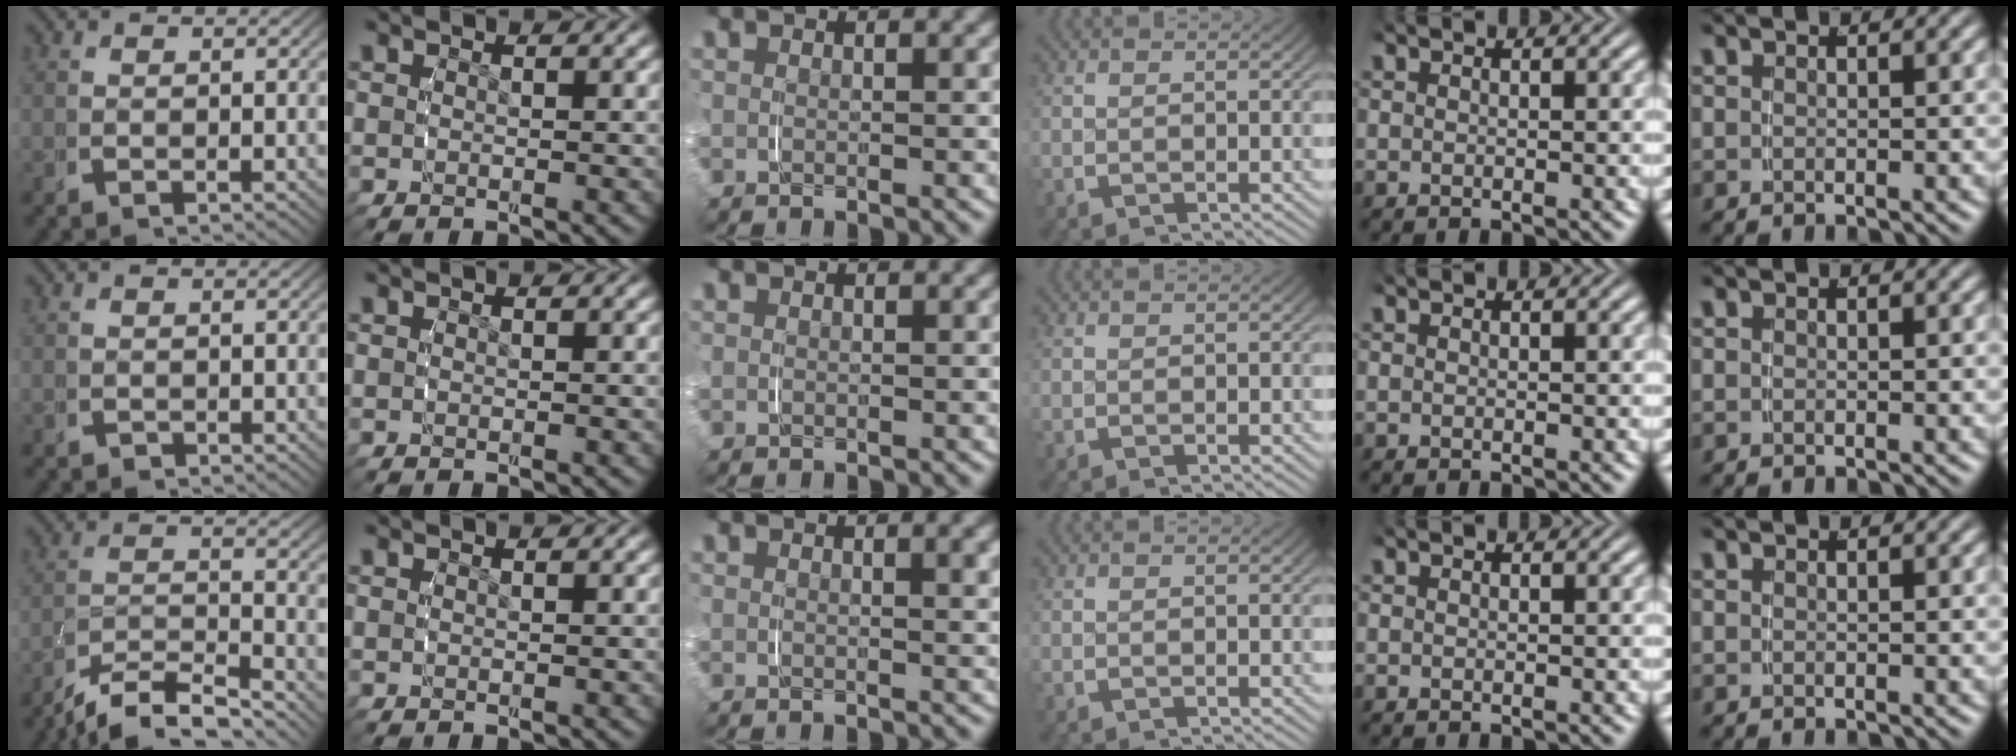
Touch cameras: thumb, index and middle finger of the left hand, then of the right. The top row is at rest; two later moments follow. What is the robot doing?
{"motion": "grasp_and_lifting", "object": "measuring cup"}